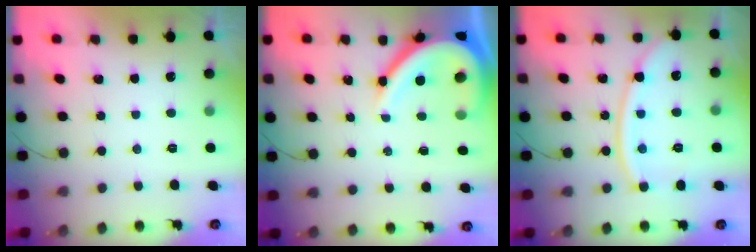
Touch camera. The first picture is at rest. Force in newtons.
{"total": 12.9, "press": 12.8, "slide": 1.6}
{"total": 11.2, "press": 11.1, "slide": 1.4}